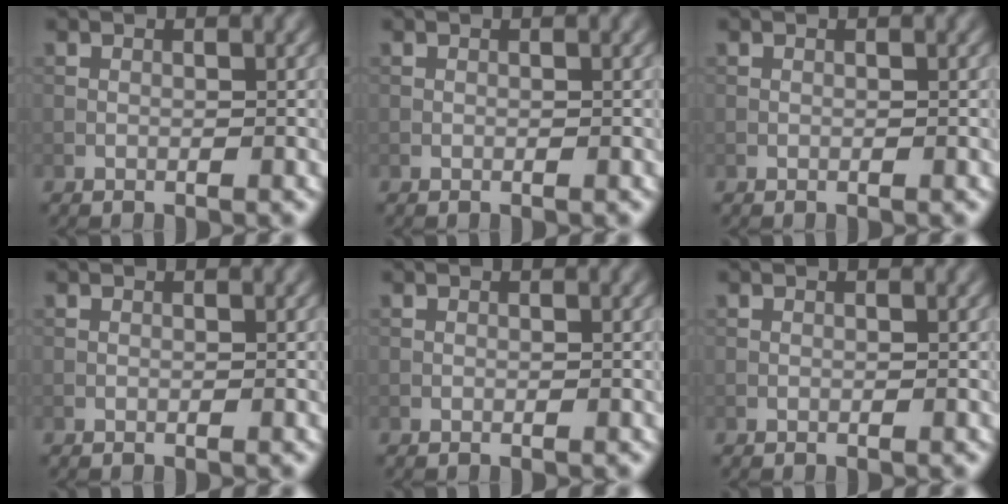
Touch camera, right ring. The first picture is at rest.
{"total": 0.0}
{"total": 0.0}
{"total": 0.0}
{"total": 0.0}
{"total": 0.0}